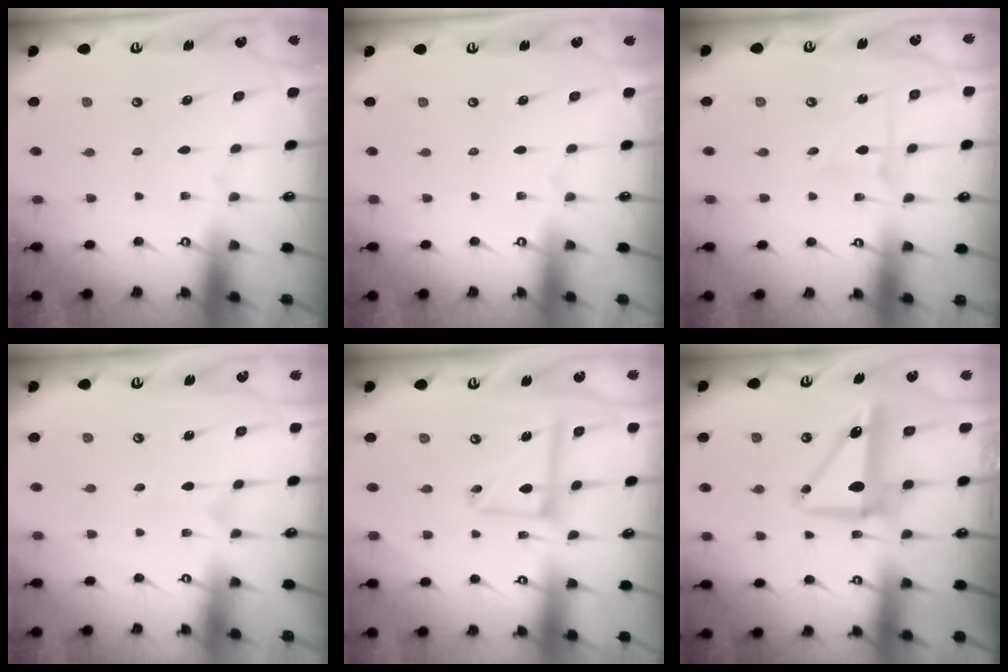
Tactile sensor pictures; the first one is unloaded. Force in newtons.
{"total": 0.0}
{"total": 2.2, "press": 2.2, "slide": 0.2}
{"total": 3.4, "press": 3.4, "slide": 0.3}
{"total": 10.1, "press": 10.1, "slide": 1.0}
{"total": 9.4, "press": 9.2, "slide": 1.9}